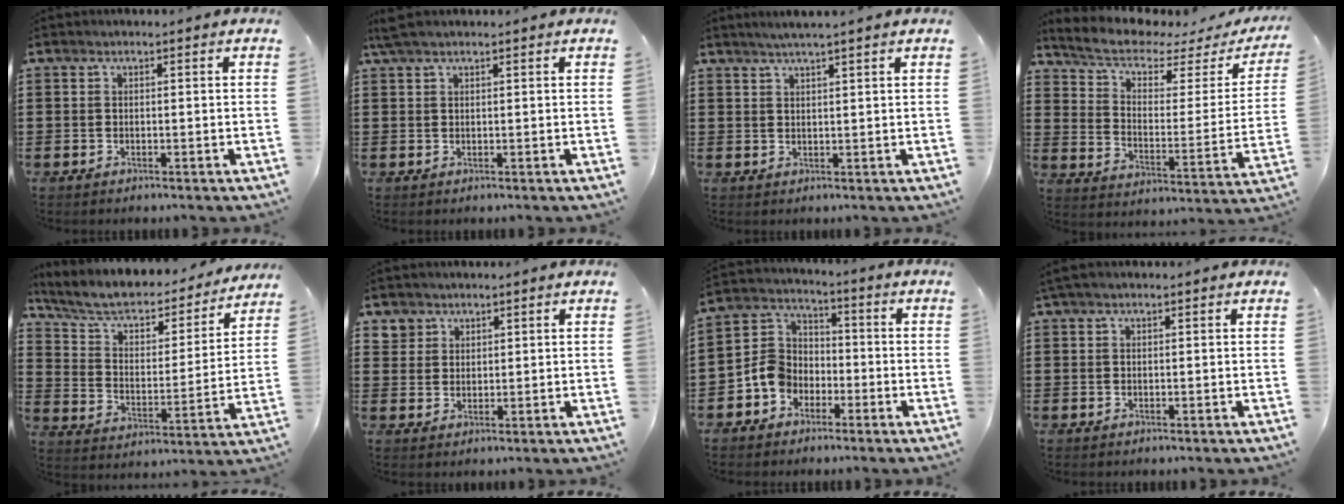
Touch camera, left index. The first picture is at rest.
{"total": 1.7, "force": [1.2, 0.1, 1.1], "torque": [-0.024, 0.000, 0.023]}
{"total": 2.1, "force": [1.8, -0.4, 1.0], "torque": [-0.022, 0.001, 0.034]}
{"total": 5.7, "force": [4.5, 1.7, 3.0], "torque": [-0.083, -0.031, 0.075]}
{"total": 6.6, "force": [5.5, 2.4, 2.8], "torque": [-0.081, -0.040, 0.090]}
{"total": 2.8, "force": [1.9, 2.1, -0.1], "torque": [-0.010, 0.007, 0.037]}
{"total": 6.1, "force": [-2.9, 5.1, 1.8], "torque": [-0.071, 0.011, -0.064]}
{"total": 0.8, "force": [0.4, 0.1, 0.7], "torque": [-0.015, 0.000, 0.009]}